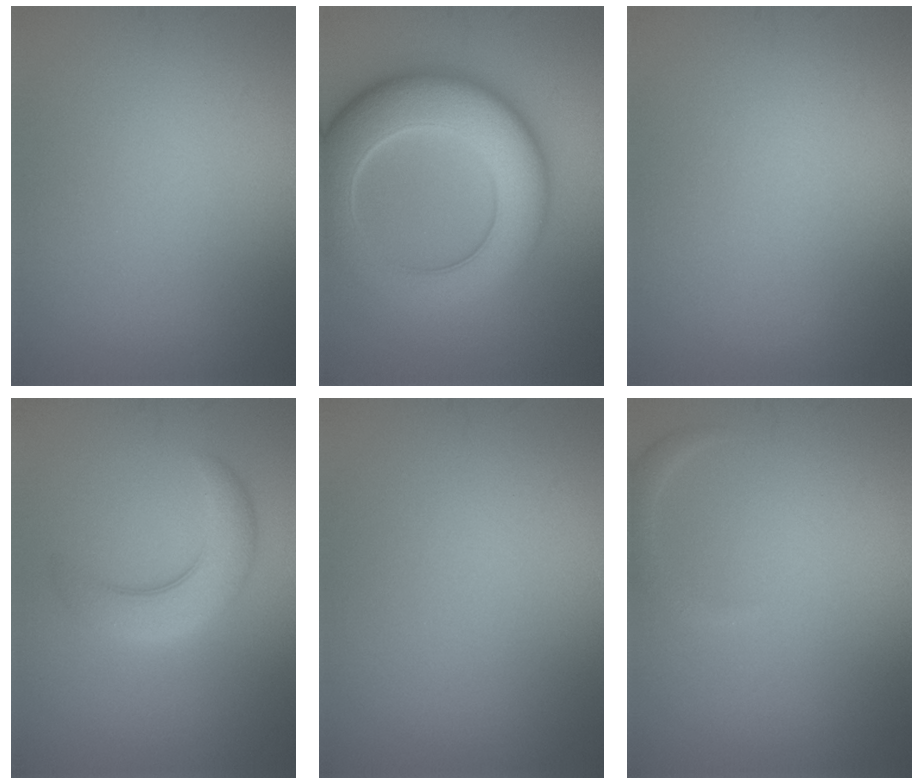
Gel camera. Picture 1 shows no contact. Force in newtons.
{"total": 10.3, "press": 10.3, "slide": 0.8}
{"total": 0.0}
{"total": 4.3, "press": 4.2, "slide": 0.2}
{"total": 0.0}
{"total": 1.3, "press": 1.2, "slide": 0.2}